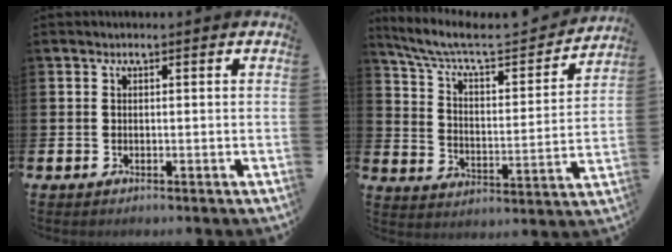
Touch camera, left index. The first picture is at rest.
{"total": 7.6, "force": [6.4, 1.9, 3.6], "torque": [-0.103, -0.043, 0.103]}